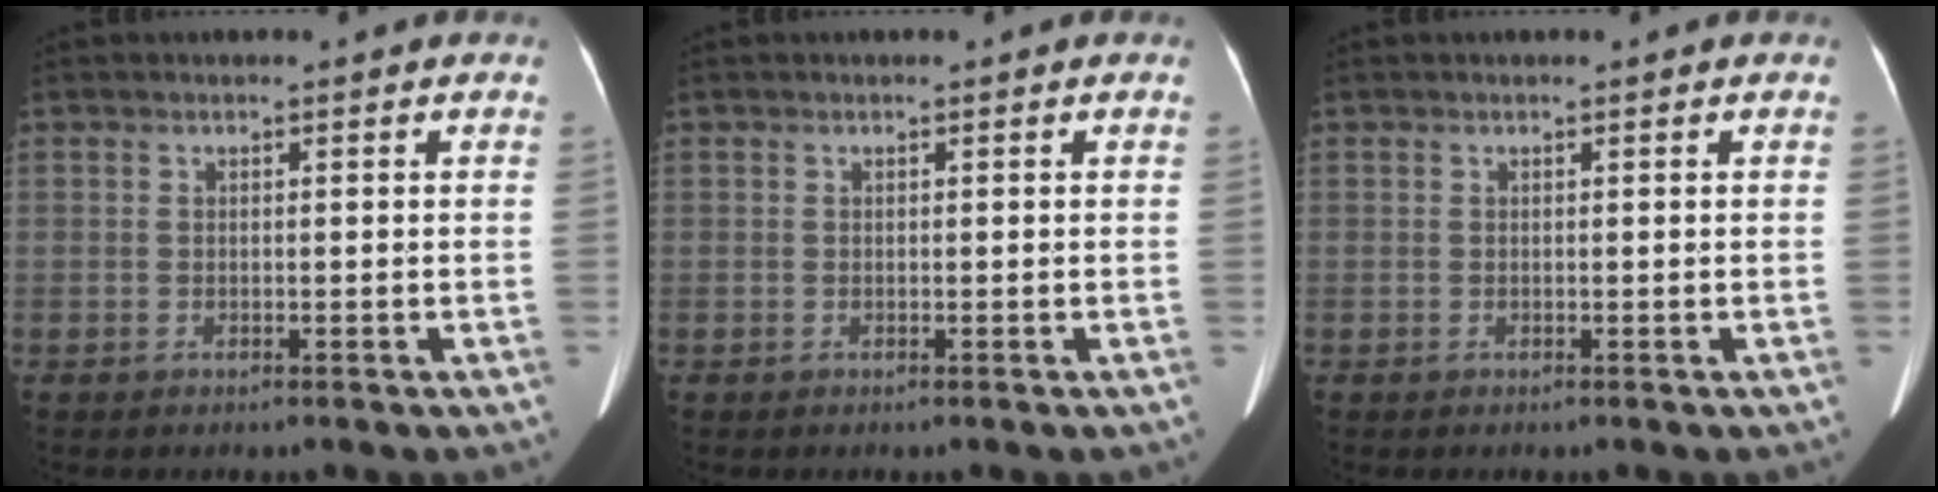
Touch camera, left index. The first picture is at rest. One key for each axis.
{"total": 0.0}
{"total": 0.0}